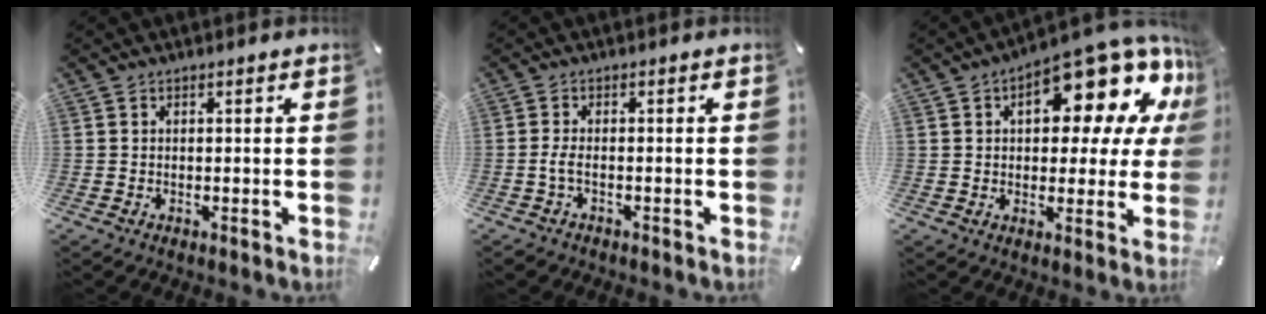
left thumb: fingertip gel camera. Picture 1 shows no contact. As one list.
[{"total": 2.6, "force": [-1.0, 1.0, 2.2], "torque": [-0.053, 0.000, -0.022]}, {"total": 16.8, "force": [9.1, 7.6, 11.9], "torque": [-0.147, -0.070, 0.144]}]